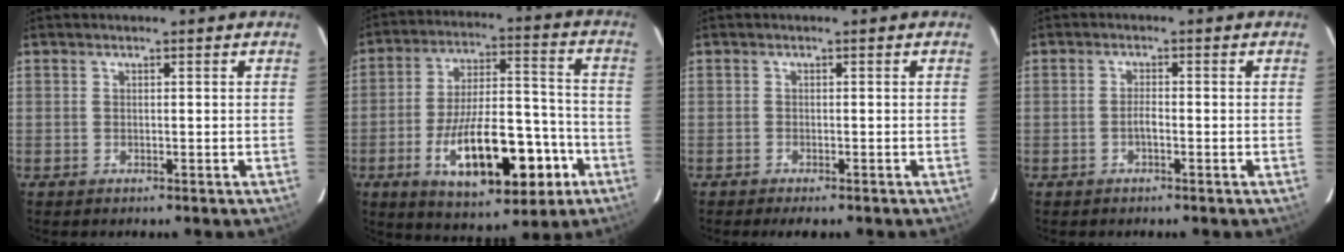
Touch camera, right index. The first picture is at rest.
{"total": 19.8, "force": [-8.2, 8.2, 16.1], "torque": [-0.286, 0.002, -0.108]}
{"total": 2.8, "force": [-2.3, 0.8, 1.4], "torque": [-0.033, -0.010, -0.038]}
{"total": 1.4, "force": [-0.8, 0.4, 1.1], "torque": [-0.022, 0.002, -0.015]}